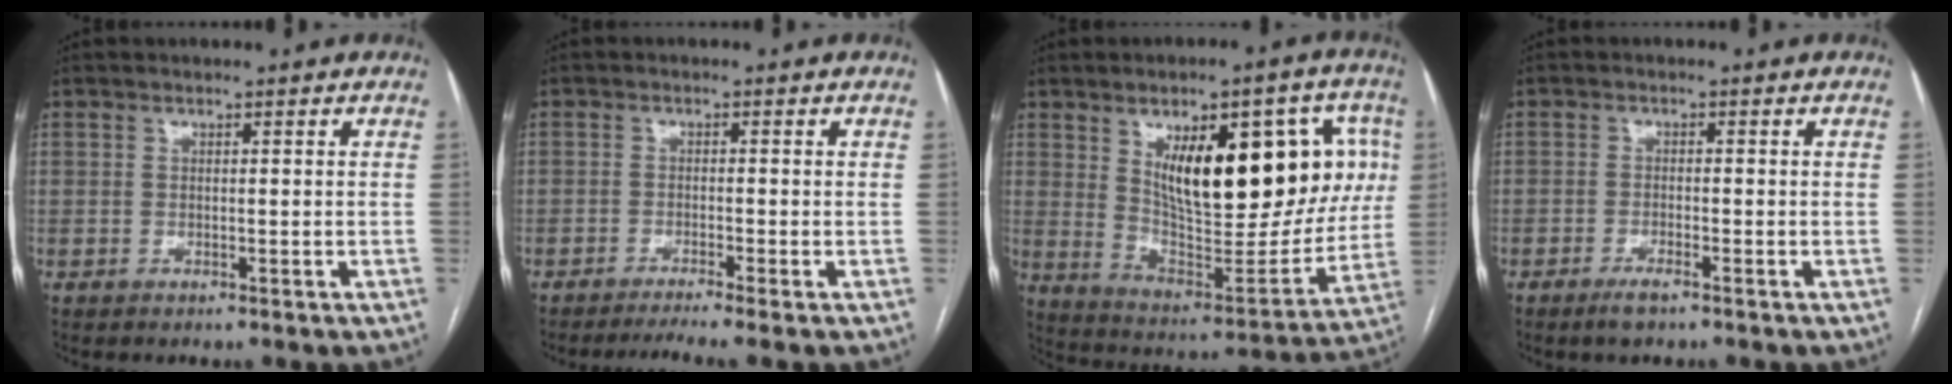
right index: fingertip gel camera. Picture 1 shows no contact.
{"total": 4.1, "force": [-3.4, -1.3, 2.0], "torque": [-0.032, -0.007, -0.058]}
{"total": 24.3, "force": [6.8, 8.9, 21.5], "torque": [-0.314, 0.013, 0.113]}
{"total": 2.5, "force": [-1.8, 0.3, 1.7], "torque": [-0.035, -0.003, -0.033]}